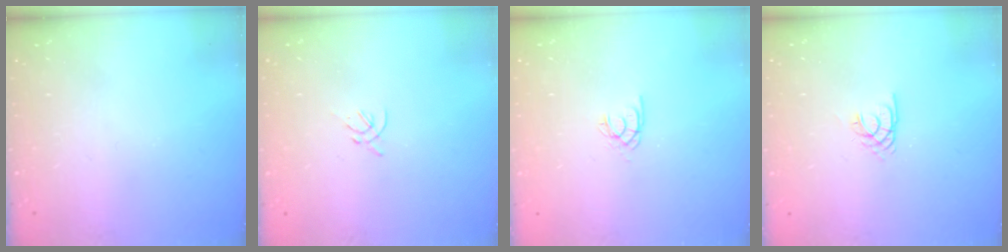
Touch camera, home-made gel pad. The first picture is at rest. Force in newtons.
{"total": 1.2, "press": 1.1, "slide": 0.5}
{"total": 2.0, "press": 2.0, "slide": 0.4}
{"total": 2.2, "press": 2.2, "slide": 0.3}